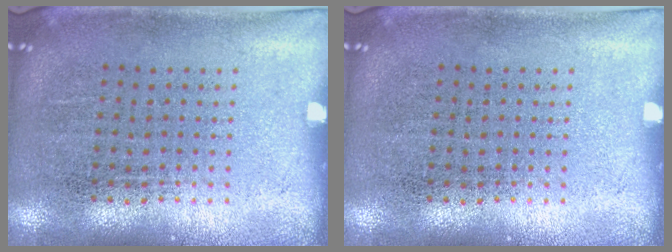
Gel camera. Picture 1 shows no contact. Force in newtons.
{"total": 0.0}